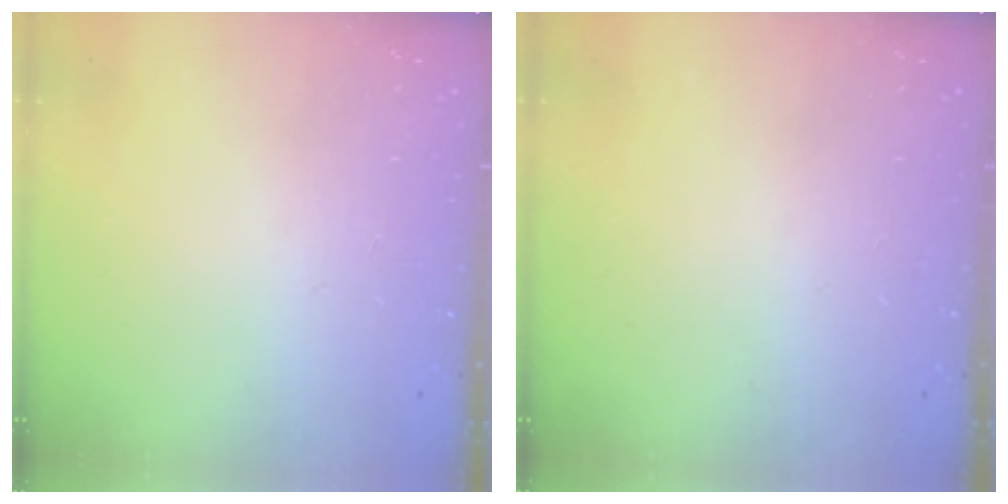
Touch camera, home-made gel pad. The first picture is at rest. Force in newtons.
{"total": 0.0}